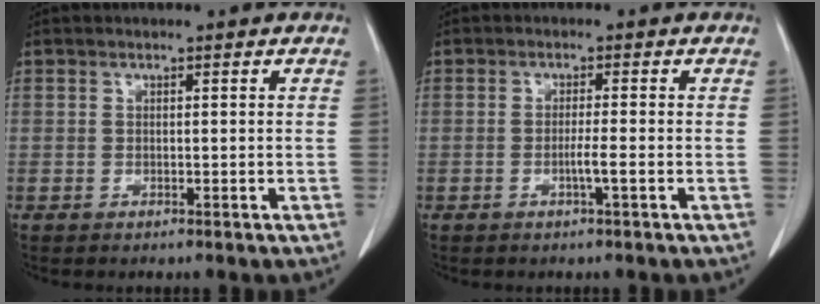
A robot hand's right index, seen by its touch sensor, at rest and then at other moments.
{"total": 2.2, "force": [-0.8, -0.4, 2.0], "torque": [-0.037, -0.003, -0.016]}